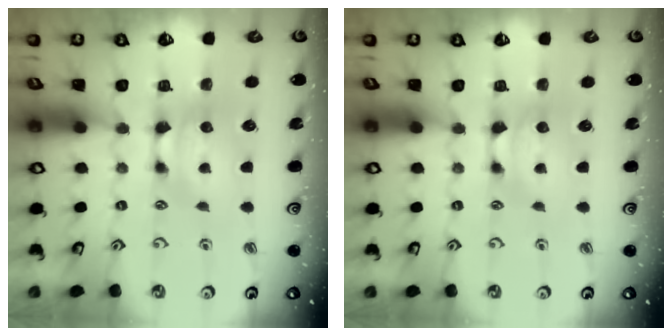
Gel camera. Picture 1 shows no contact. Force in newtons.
{"total": 0.0}